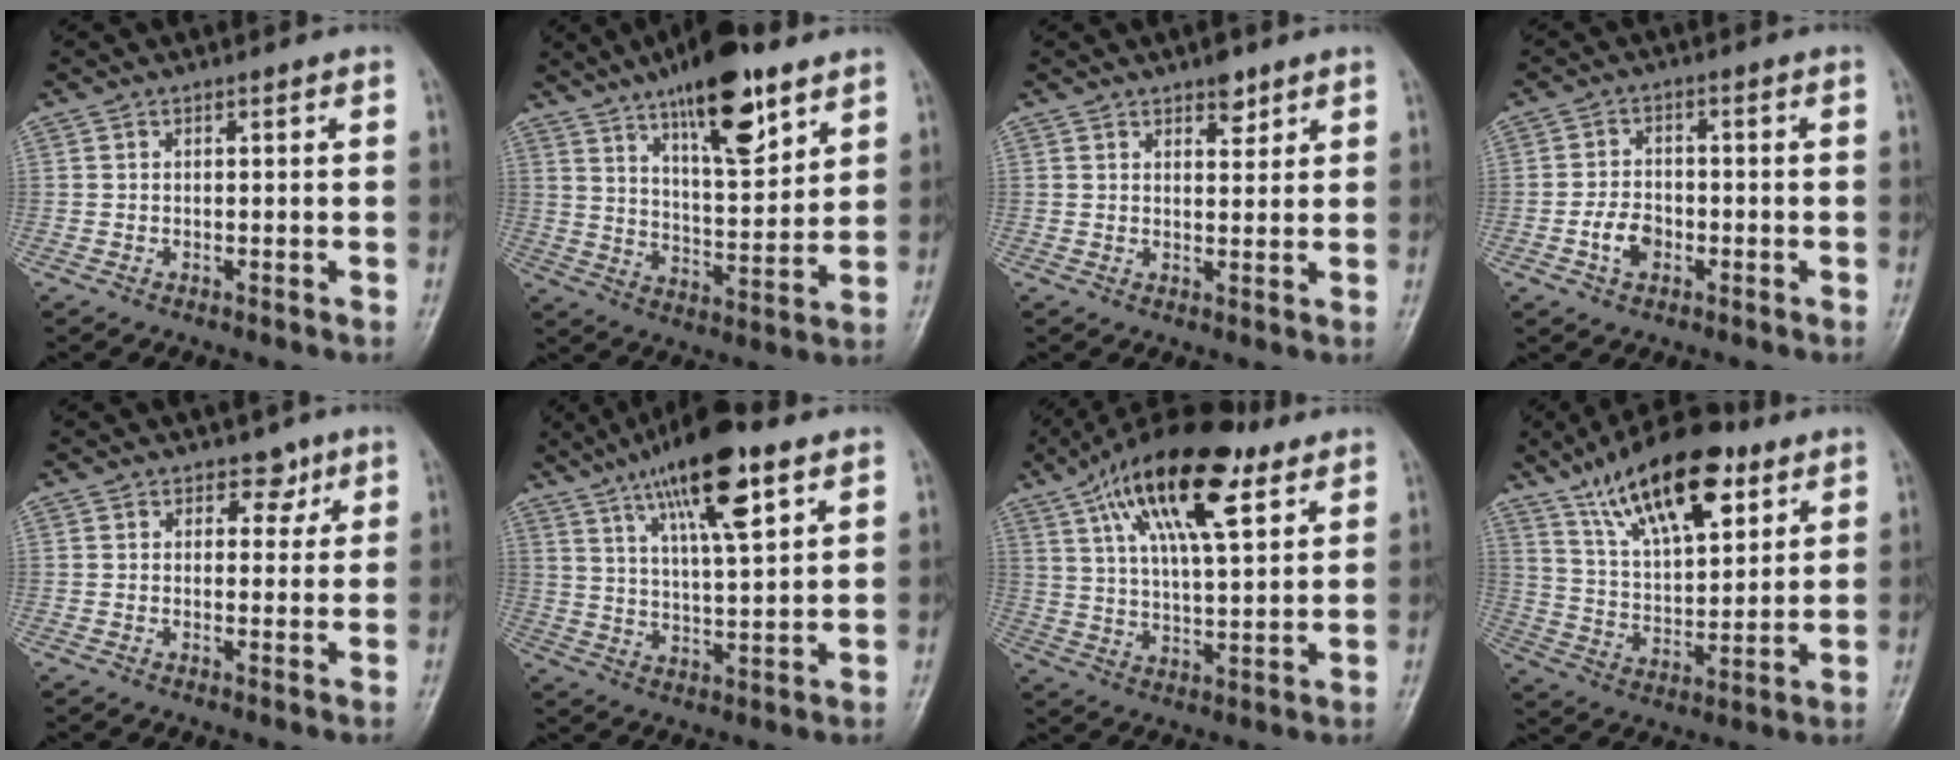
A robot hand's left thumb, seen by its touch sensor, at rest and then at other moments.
{"total": 17.1, "force": [10.5, 5.6, 12.3], "torque": [-0.166, -0.053, 0.173]}
{"total": 1.5, "force": [1.1, 0.6, 0.8], "torque": [-0.006, -0.006, 0.014]}
{"total": 4.9, "force": [-1.8, 3.4, 3.0], "torque": [-0.042, 0.016, -0.037]}
{"total": 3.3, "force": [1.9, 2.4, 1.2], "torque": [0.012, -0.008, 0.022]}
{"total": 16.1, "force": [9.0, 4.2, 12.7], "torque": [-0.200, -0.024, 0.153]}
{"total": 20.6, "force": [10.7, 7.6, 15.9], "torque": [-0.256, -0.016, 0.183]}
{"total": 19.7, "force": [11.4, 8.3, 13.8], "torque": [-0.194, -0.041, 0.201]}